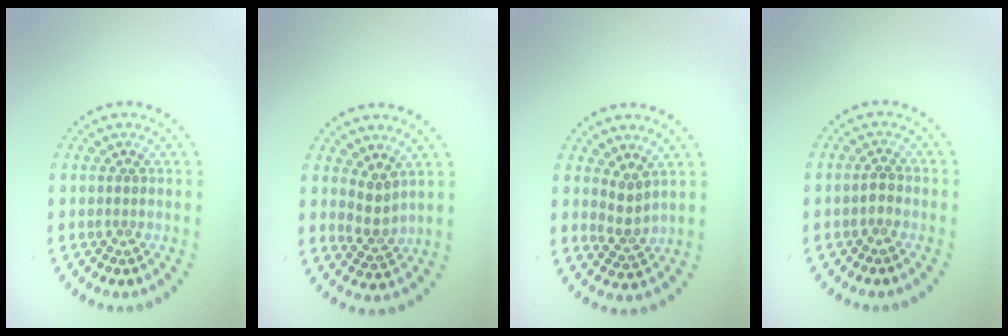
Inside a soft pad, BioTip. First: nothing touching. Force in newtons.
{"total": 2.1, "press": 1.6, "slide": 1.4}
{"total": 2.2, "press": 1.6, "slide": 1.5}
{"total": 0.9, "press": 0.8, "slide": 0.3}